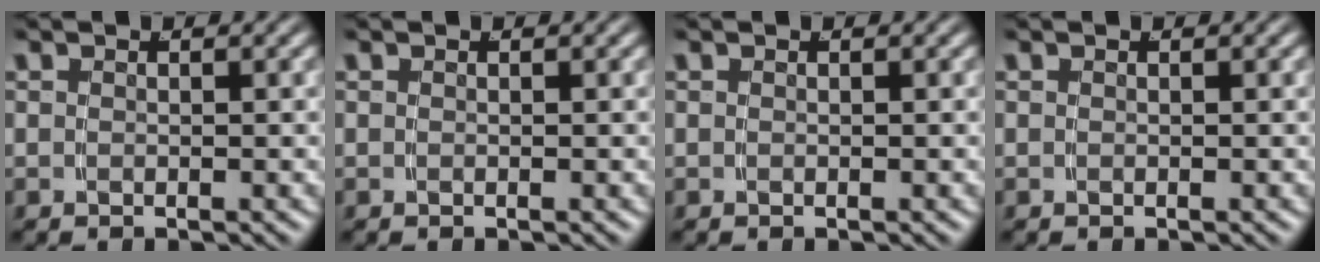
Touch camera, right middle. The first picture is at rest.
{"total": 0.0}
{"total": 0.0}
{"total": 0.0}